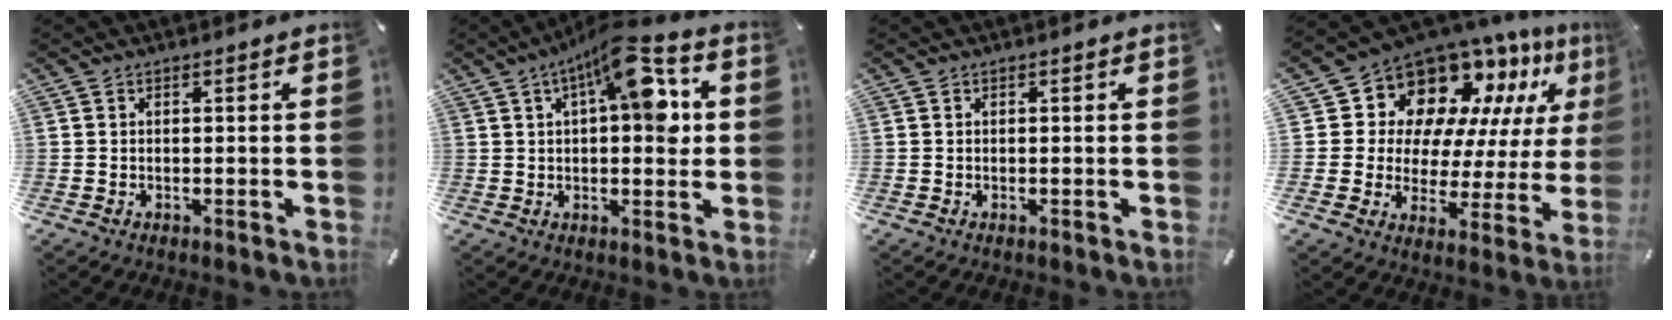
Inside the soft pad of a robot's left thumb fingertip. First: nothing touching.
{"total": 15.0, "force": [5.6, 6.4, 12.4], "torque": [-0.167, -0.023, 0.090]}
{"total": 0.0}
{"total": 13.5, "force": [9.8, 8.5, 3.6], "torque": [-0.068, -0.097, 0.173]}